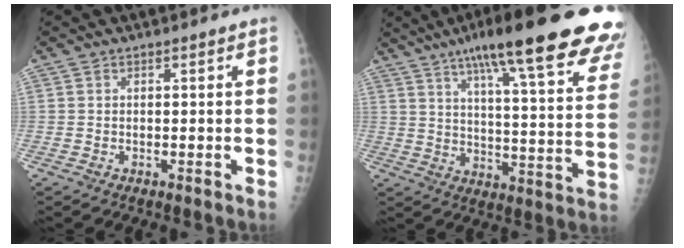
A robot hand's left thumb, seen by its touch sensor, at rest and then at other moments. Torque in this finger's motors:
{"motor_torque": [1.88, 0.01, 1.85, -0.93, 0.26]}